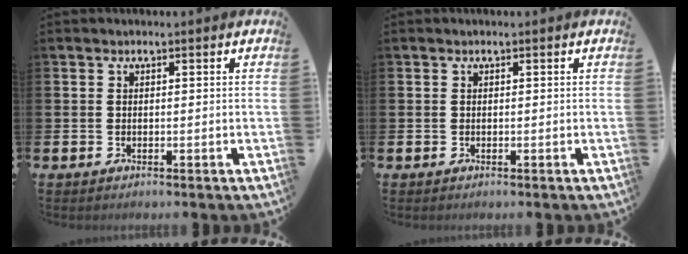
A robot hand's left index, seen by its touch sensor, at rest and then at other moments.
{"total": 0.0}